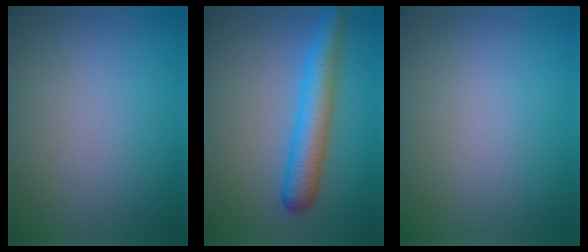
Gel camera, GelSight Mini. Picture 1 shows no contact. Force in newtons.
{"total": 5.1, "press": 5.1, "slide": 0.1}
{"total": 0.0}